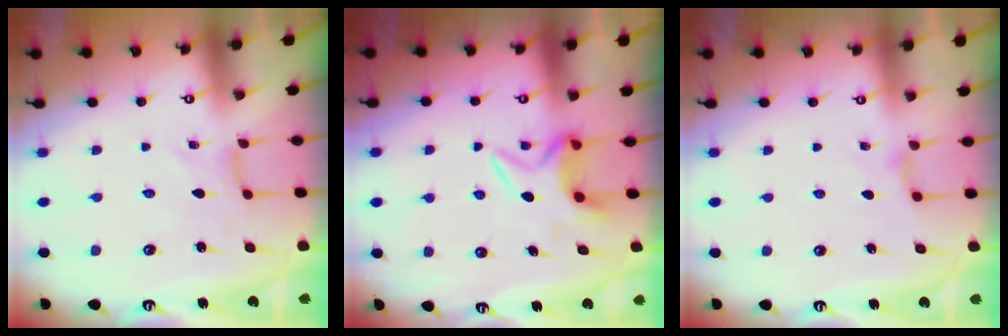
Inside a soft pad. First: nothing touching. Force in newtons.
{"total": 5.6, "press": 5.6, "slide": 0.4}
{"total": 3.1, "press": 3.0, "slide": 0.4}